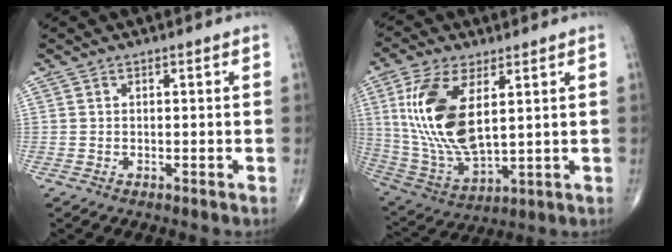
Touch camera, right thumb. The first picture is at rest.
{"total": 17.5, "force": [4.4, 8.1, 14.9], "torque": [-0.307, -0.022, 0.096]}